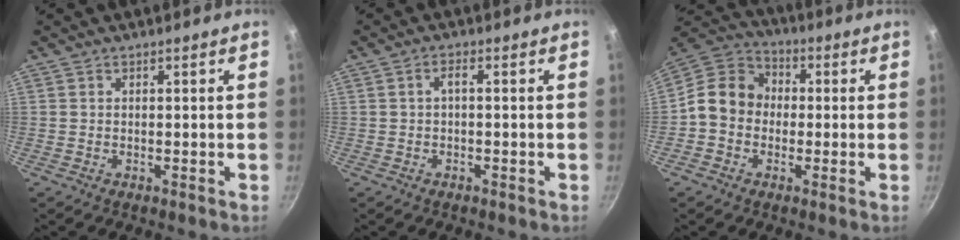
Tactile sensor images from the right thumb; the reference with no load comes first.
{"total": 1.8, "force": [-0.3, 0.7, 1.6], "torque": [-0.036, 0.013, -0.004]}
{"total": 11.2, "force": [-0.8, 9.5, 5.8], "torque": [-0.066, 0.035, -0.041]}